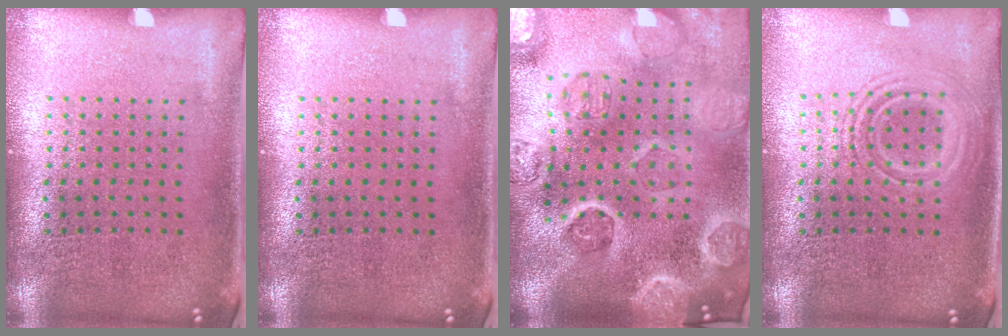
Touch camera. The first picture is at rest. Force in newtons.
{"total": 0.0}
{"total": 5.4, "press": 4.6, "slide": 2.8}
{"total": 1.4, "press": 1.4, "slide": 0.2}